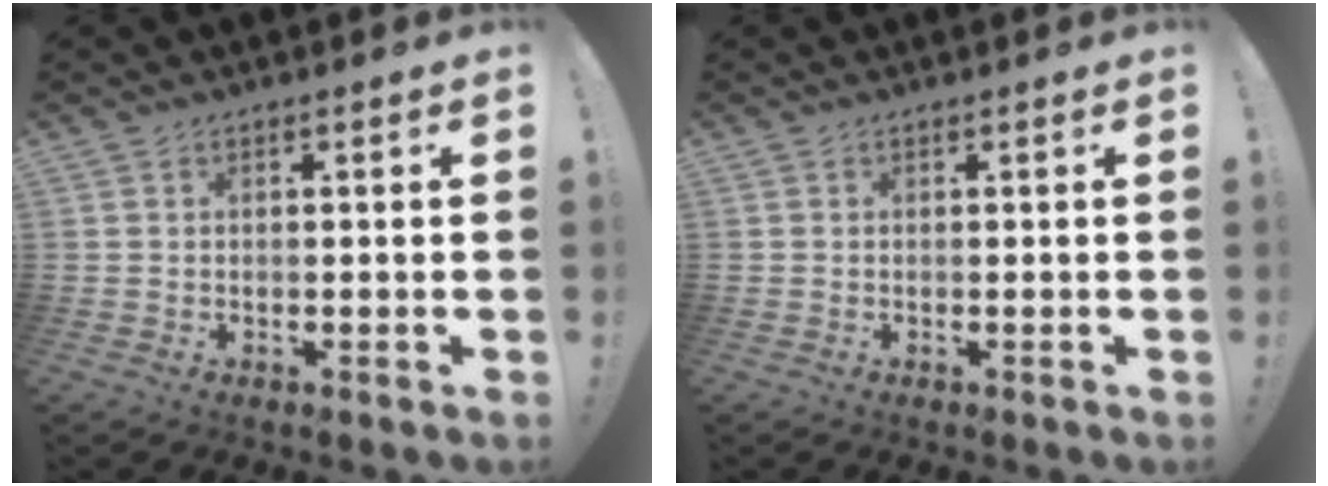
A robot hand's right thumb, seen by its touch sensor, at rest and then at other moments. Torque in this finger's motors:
{"motor_torque": [0.00, 0.00, 0.02, 0.00, 0.00]}